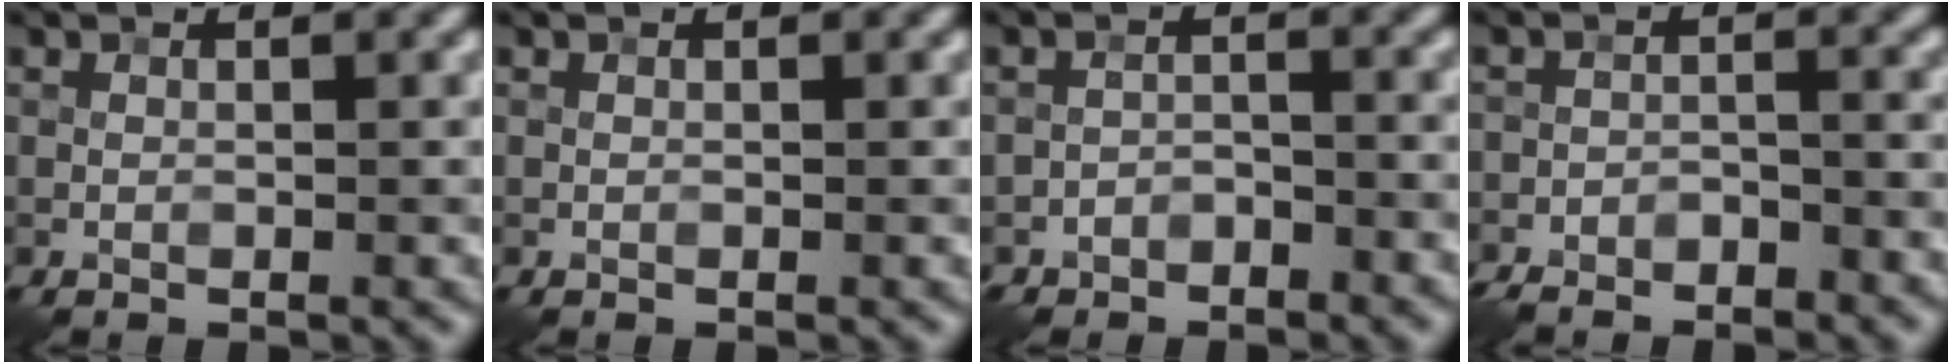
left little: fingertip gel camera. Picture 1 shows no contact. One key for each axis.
{"total": 0.0}
{"total": 2.6, "fx": -2.2, "fy": 1.4, "fz": 0.1, "tx": 0.006, "ty": 0.016, "tz": -0.036}
{"total": 4.2, "fx": -3.9, "fy": 1.4, "fz": 1.0, "tx": -0.016, "ty": 0.003, "tz": -0.065}